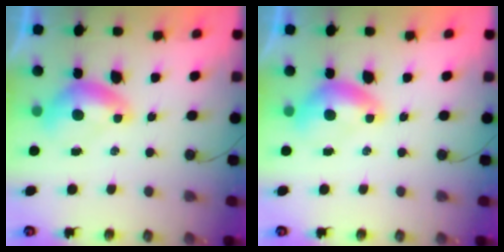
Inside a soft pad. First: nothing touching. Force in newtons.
{"total": 0.0}